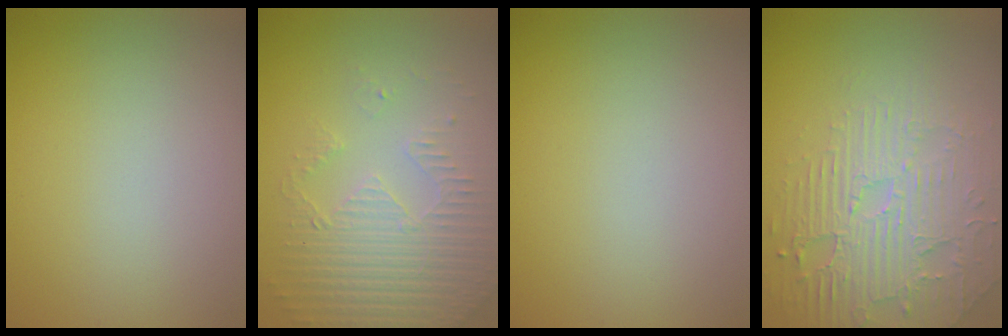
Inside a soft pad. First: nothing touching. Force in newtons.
{"total": 5.1, "press": 3.5, "slide": 3.7}
{"total": 0.0}
{"total": 4.4, "press": 4.1, "slide": 1.6}